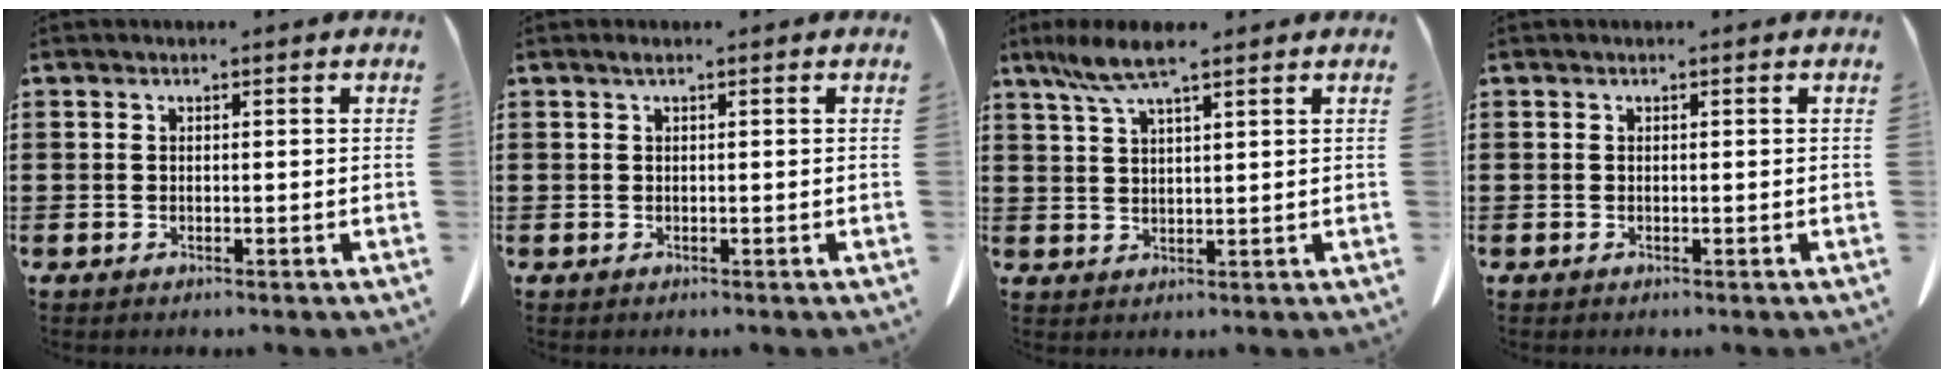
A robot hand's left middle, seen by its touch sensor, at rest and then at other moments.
{"total": 0.7, "force": [0.2, 0.0, 0.6], "torque": [-0.013, -0.002, 0.005]}
{"total": 6.2, "force": [4.1, 0.9, 4.5], "torque": [-0.105, -0.005, 0.071]}
{"total": 0.0}